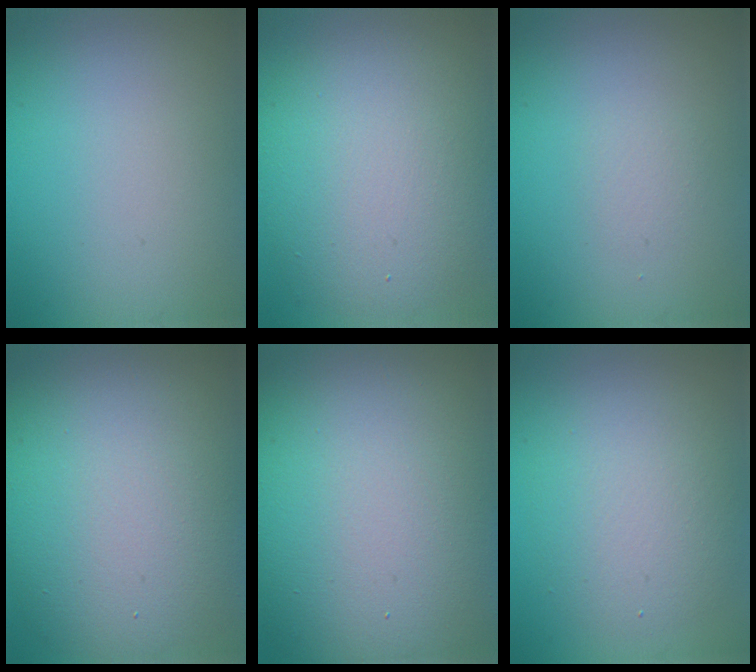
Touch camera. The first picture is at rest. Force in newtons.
{"total": 9.5, "press": 9.4, "slide": 0.5}
{"total": 0.8, "press": 0.8, "slide": 0.0}
{"total": 12.6, "press": 12.6, "slide": 0.6}
{"total": 17.9, "press": 17.9, "slide": 0.9}
{"total": 4.4, "press": 4.4, "slide": 0.0}